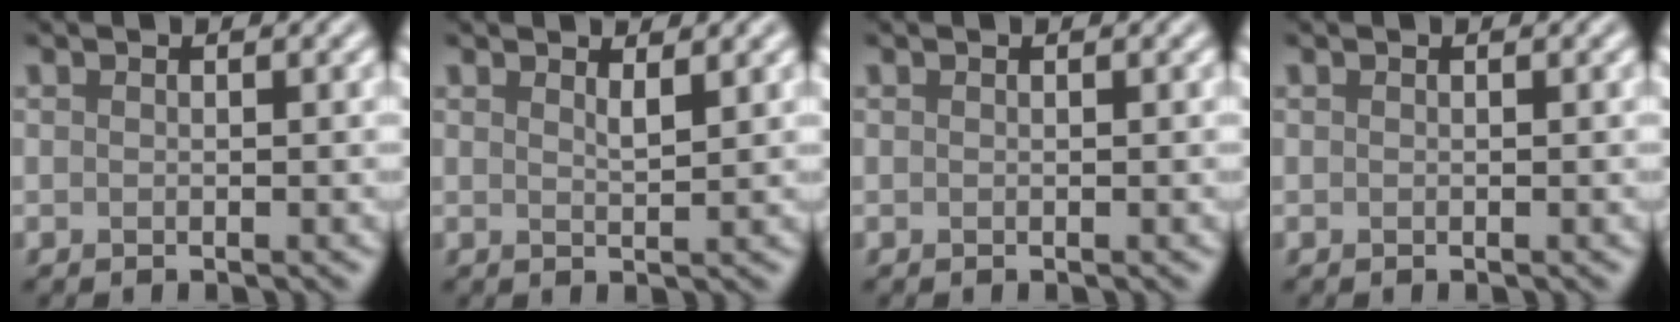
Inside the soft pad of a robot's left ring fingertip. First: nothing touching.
{"total": 1.2, "force": [0.9, 0.2, 0.7], "torque": [-0.010, -0.002, 0.014]}
{"total": 0.0}
{"total": 0.0}